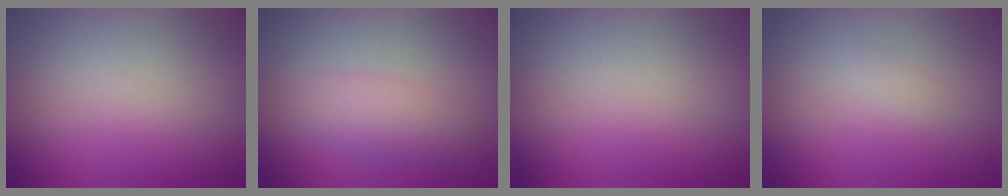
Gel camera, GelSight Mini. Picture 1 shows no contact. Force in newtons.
{"total": 3.0, "press": 3.0, "slide": 0.1}
{"total": 0.0}
{"total": 0.6, "press": 0.6, "slide": 0.0}